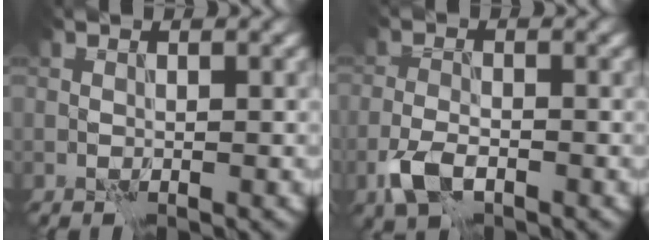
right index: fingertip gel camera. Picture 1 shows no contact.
{"total": 3.1, "force": [-1.8, 1.4, 2.1], "torque": [-0.043, -0.005, -0.039]}